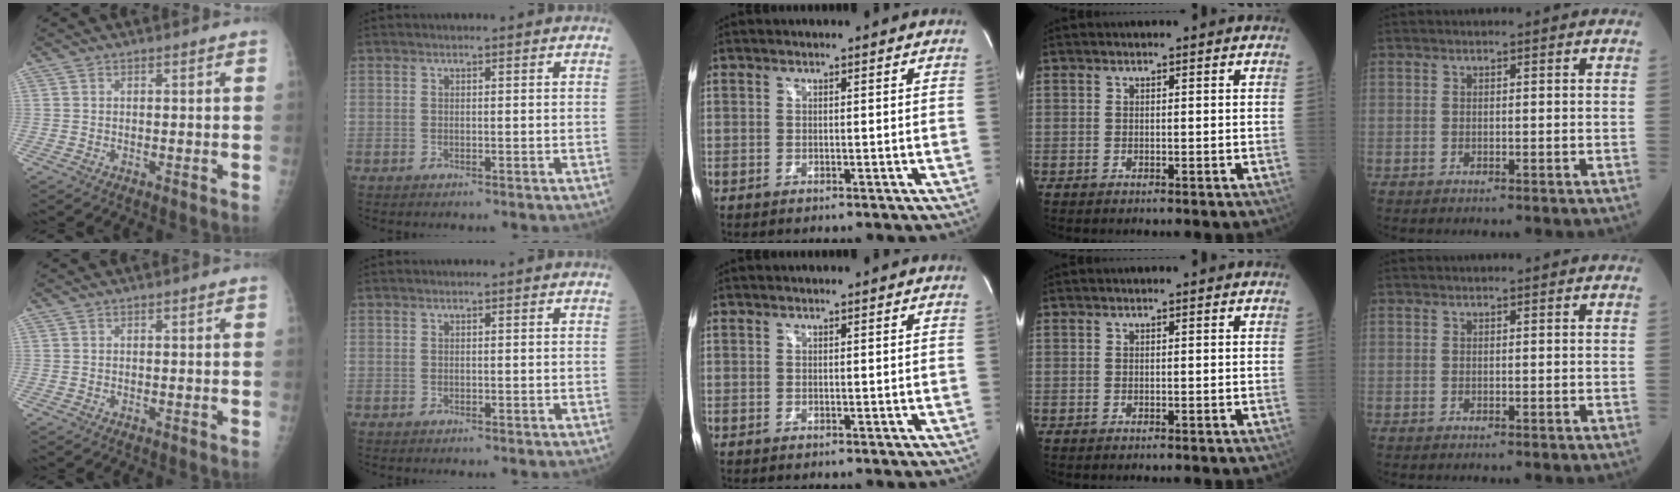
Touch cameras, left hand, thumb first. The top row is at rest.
{}